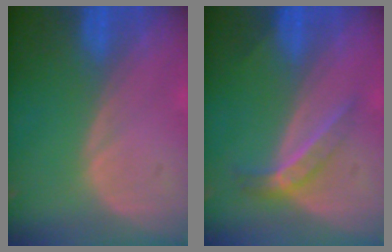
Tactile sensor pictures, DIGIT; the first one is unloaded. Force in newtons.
{"total": 4.5, "press": 3.9, "slide": 2.1}